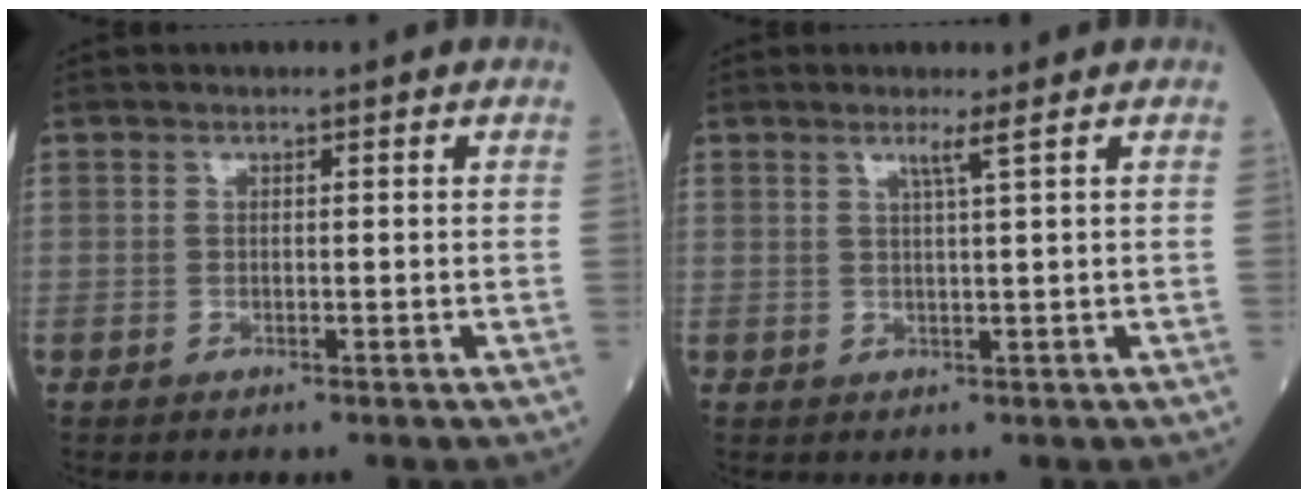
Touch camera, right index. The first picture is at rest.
{"total": 1.9, "force": [1.1, -0.8, 1.4], "torque": [-0.031, -0.007, 0.024]}